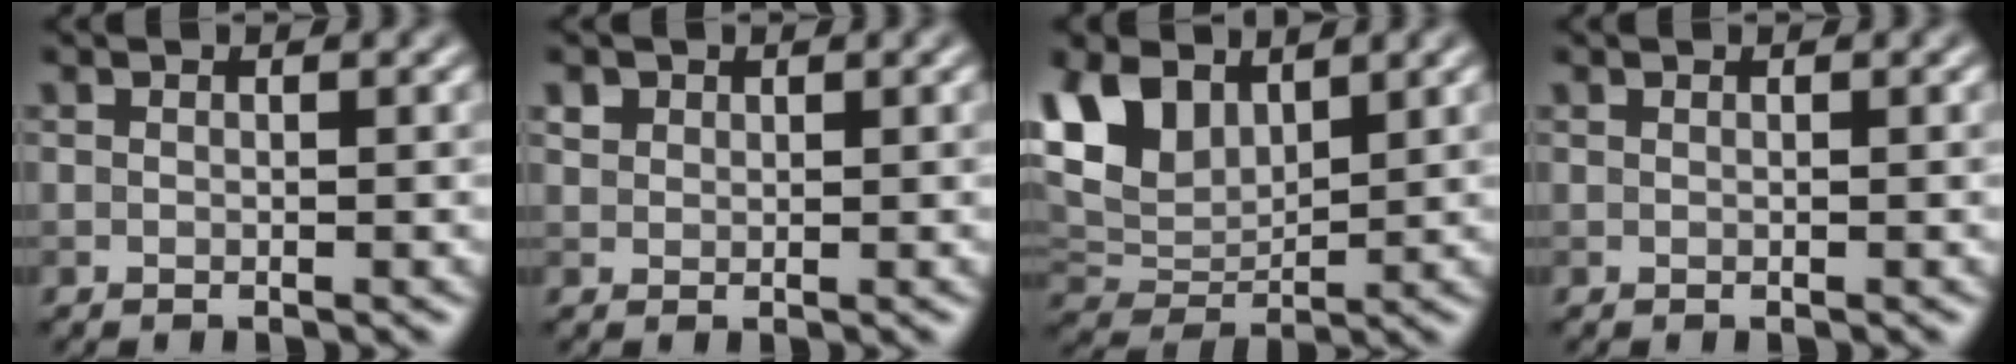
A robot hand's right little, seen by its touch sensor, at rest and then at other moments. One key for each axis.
{"total": 1.0, "fx": 0.7, "fy": 0.8, "fz": 0.2, "tx": -0.002, "ty": 0.002, "tz": 0.012}
{"total": 6.2, "fx": 3.2, "fy": 3.8, "fz": 3.6, "tx": -0.083, "ty": 0.002, "tz": 0.062}
{"total": 0.0}